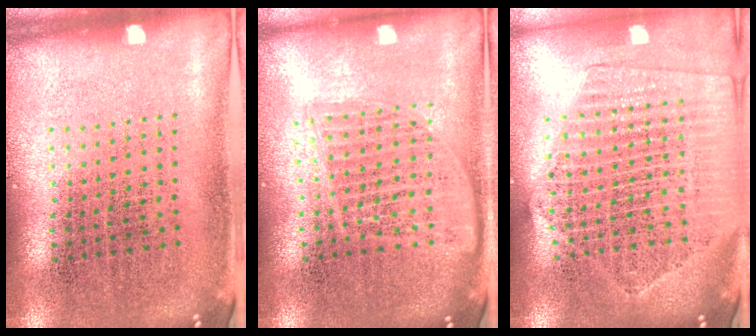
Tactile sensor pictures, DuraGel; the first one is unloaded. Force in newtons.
{"total": 1.6, "press": 1.4, "slide": 0.7}
{"total": 2.2, "press": 2.0, "slide": 1.0}